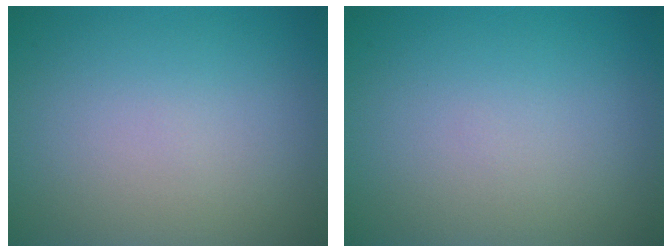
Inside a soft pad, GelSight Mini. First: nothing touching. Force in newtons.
{"total": 0.0}